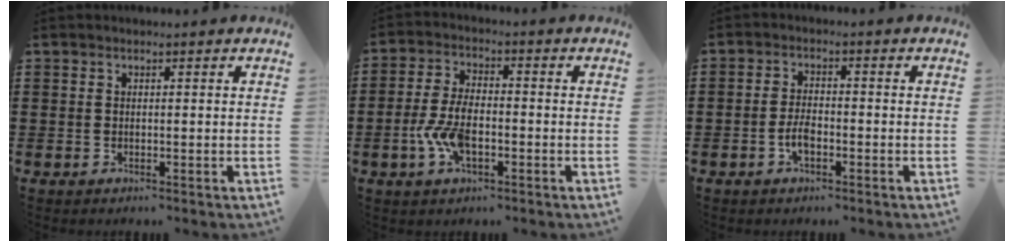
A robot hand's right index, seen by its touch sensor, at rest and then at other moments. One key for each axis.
{"total": 6.8, "fx": -2.0, "fy": 3.2, "fz": 5.6, "tx": -0.136, "ty": -0.004, "tz": -0.045}
{"total": 3.3, "fx": -1.3, "fy": 1.5, "fz": 2.6, "tx": -0.062, "ty": 0.000, "tz": -0.028}